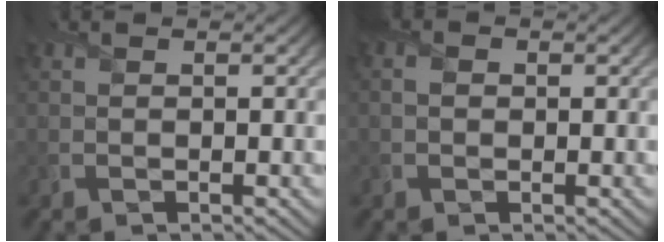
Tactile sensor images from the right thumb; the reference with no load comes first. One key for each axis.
{"total": 1.2, "fx": 0.0, "fy": 1.0, "fz": 0.7, "tx": -0.019, "ty": 0.001, "tz": -0.003}